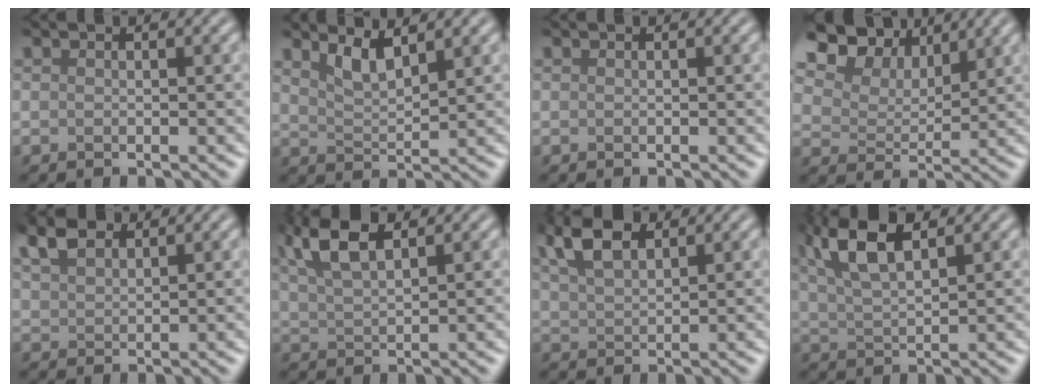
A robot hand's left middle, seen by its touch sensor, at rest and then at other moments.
{"total": 2.7, "force": [1.9, 0.7, 1.8], "torque": [-0.040, -0.010, 0.040]}
{"total": 0.0}
{"total": 11.7, "force": [7.3, 7.0, 5.9], "torque": [-0.135, 0.017, 0.122]}
{"total": 3.9, "force": [2.6, 2.0, 2.1], "torque": [-0.055, 0.012, 0.051]}
{"total": 5.8, "force": [3.0, 2.5, 4.3], "torque": [-0.100, 0.012, 0.057]}
{"total": 5.1, "force": [3.0, 2.5, 3.3], "torque": [-0.078, 0.012, 0.058]}
{"total": 6.6, "force": [3.1, 2.7, 5.1], "torque": [-0.113, 0.013, 0.059]}